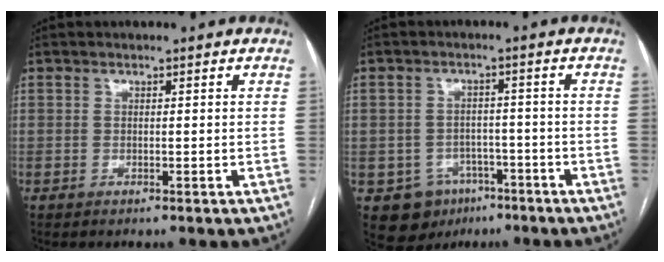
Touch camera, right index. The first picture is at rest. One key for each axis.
{"total": 7.0, "fx": -3.6, "fy": 5.9, "fz": 1.4, "tx": -0.019, "ty": 0.012, "tz": -0.042}